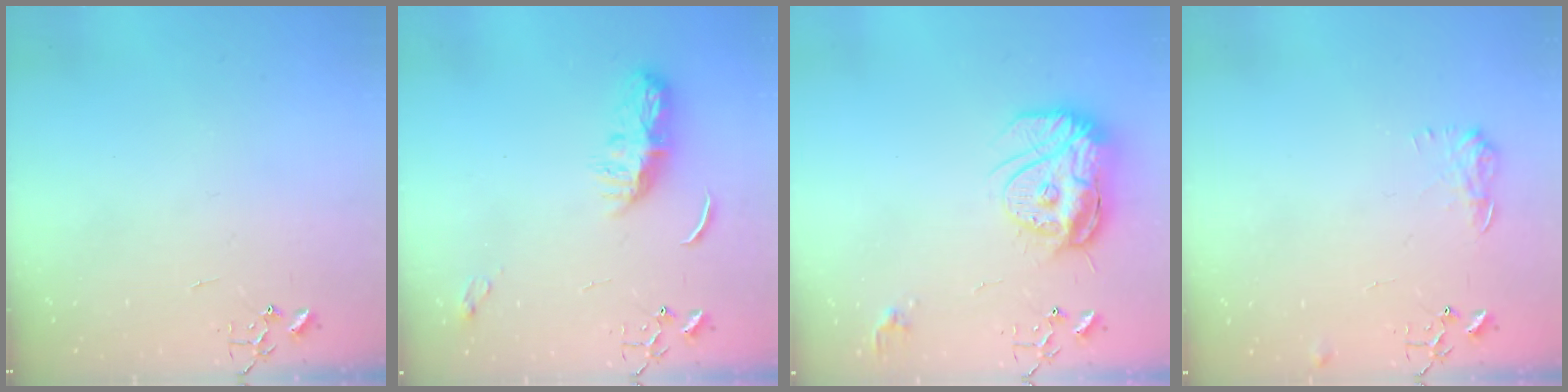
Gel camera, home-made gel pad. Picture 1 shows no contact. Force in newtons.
{"total": 8.2, "press": 8.2, "slide": 0.4}
{"total": 17.0, "press": 16.9, "slide": 1.4}
{"total": 7.6, "press": 7.6, "slide": 0.3}